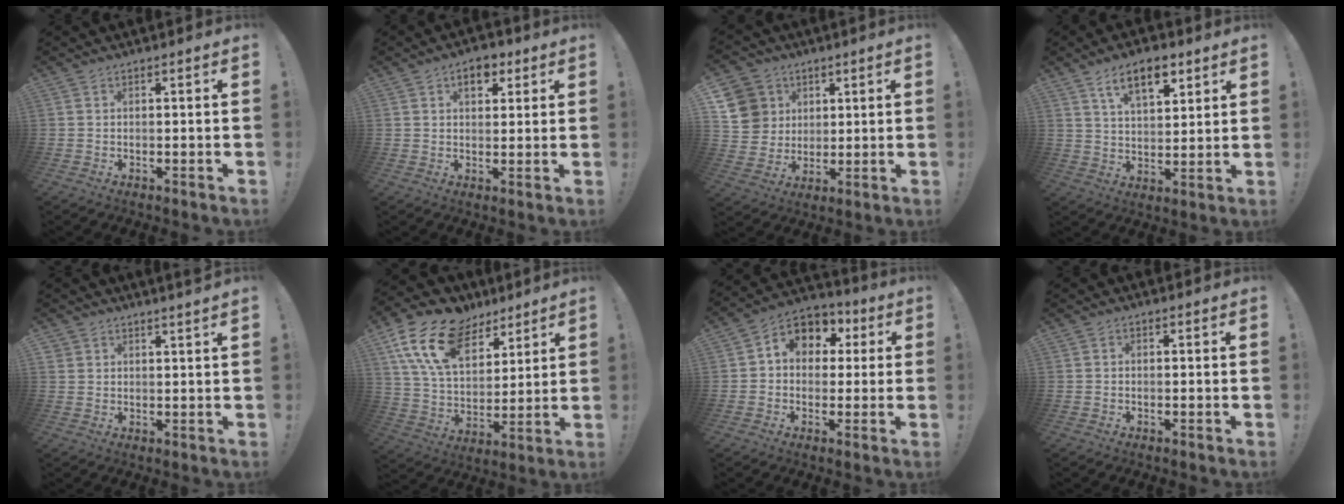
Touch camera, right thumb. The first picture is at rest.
{"total": 5.9, "force": [2.7, 3.9, 3.5], "torque": [-0.041, 0.000, 0.043]}
{"total": 11.4, "force": [3.7, 10.4, 2.8], "torque": [-0.043, -0.017, 0.081]}
{"total": 10.9, "force": [6.2, 5.1, 7.4], "torque": [-0.118, -0.017, 0.111]}
{"total": 2.7, "force": [2.7, 0.3, 0.2], "torque": [-0.005, -0.020, 0.051]}
{"total": 19.2, "force": [10.6, 12.0, 10.6], "torque": [-0.198, -0.047, 0.201]}
{"total": 9.0, "force": [1.7, 7.7, 4.2], "torque": [-0.064, -0.002, 0.039]}
{"total": 0.6, "force": [0.6, 0.2, 0.0], "torque": [0.007, -0.004, 0.010]}